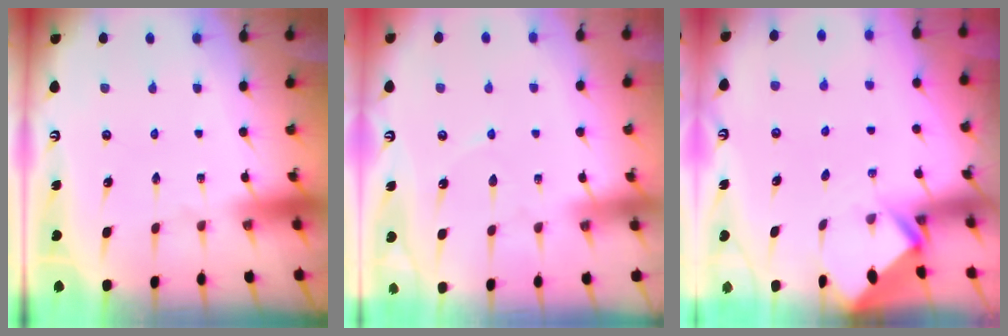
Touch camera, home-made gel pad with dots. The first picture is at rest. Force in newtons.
{"total": 3.3, "press": 3.2, "slide": 0.5}
{"total": 2.6, "press": 2.6, "slide": 0.2}